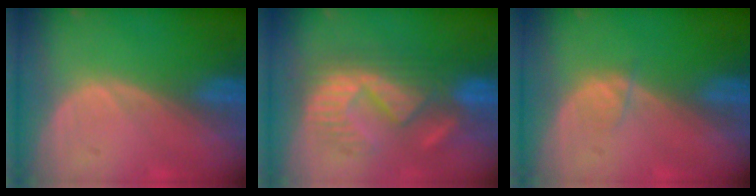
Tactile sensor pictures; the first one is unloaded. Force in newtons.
{"total": 9.4, "press": 9.4, "slide": 0.4}
{"total": 1.2, "press": 1.2, "slide": 0.2}